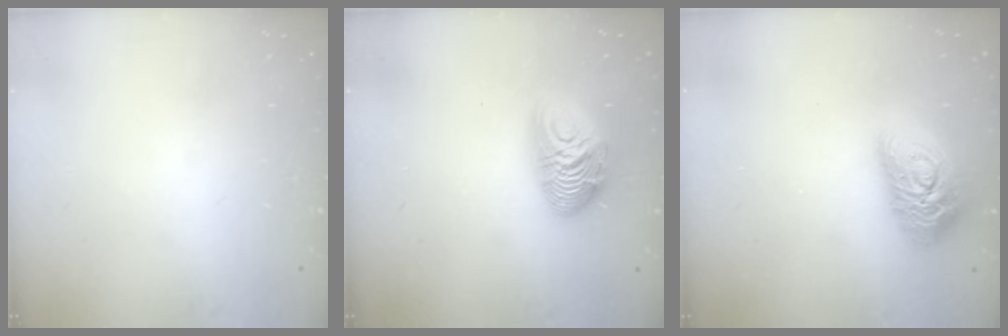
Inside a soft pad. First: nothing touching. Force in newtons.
{"total": 12.5, "press": 12.5, "slide": 0.3}
{"total": 16.3, "press": 16.2, "slide": 1.7}